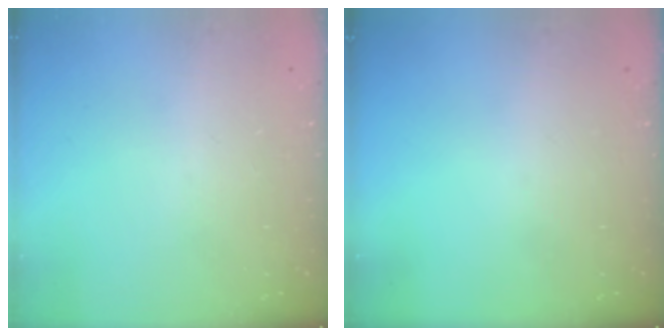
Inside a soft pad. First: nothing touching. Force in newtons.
{"total": 0.0}